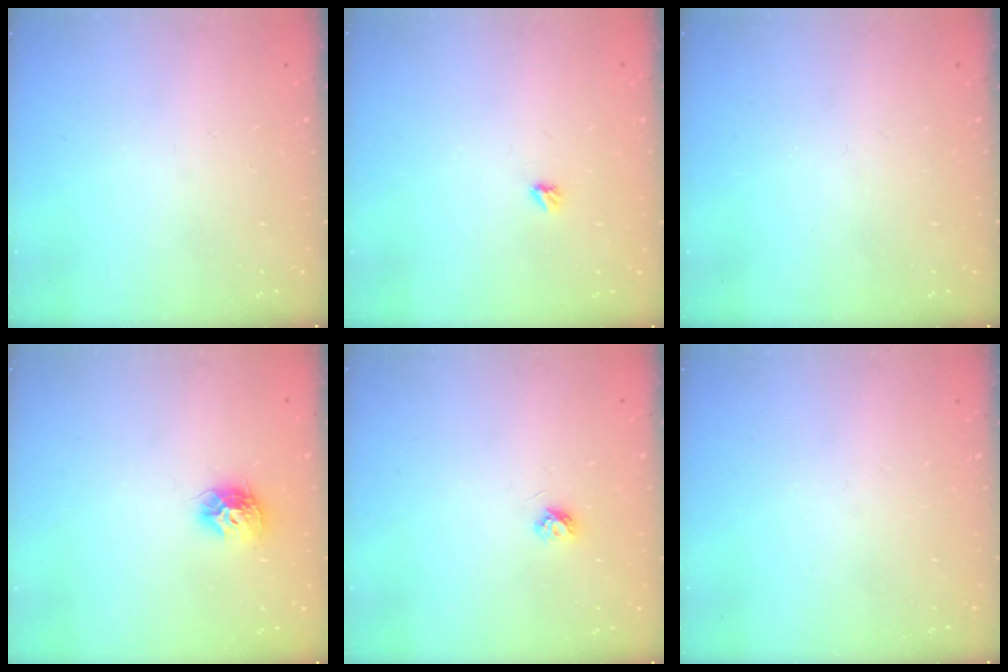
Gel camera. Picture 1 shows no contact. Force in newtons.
{"total": 2.9, "press": 2.9, "slide": 0.5}
{"total": 0.0}
{"total": 9.3, "press": 9.3, "slide": 0.3}
{"total": 3.9, "press": 3.9, "slide": 0.6}
{"total": 0.0}